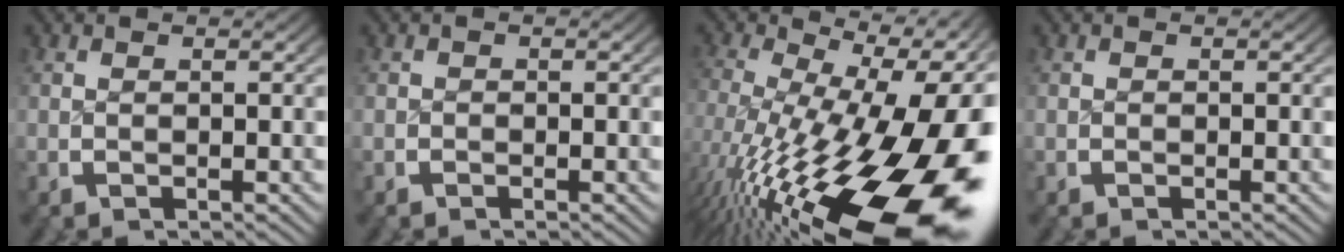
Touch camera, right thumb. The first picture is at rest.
{"total": 0.5, "force": [-0.4, 0.1, -0.3], "torque": [0.006, 0.000, -0.008]}
{"total": 19.3, "force": [-2.9, 10.7, 15.8], "torque": [-0.247, -0.052, -0.014]}
{"total": 0.0}